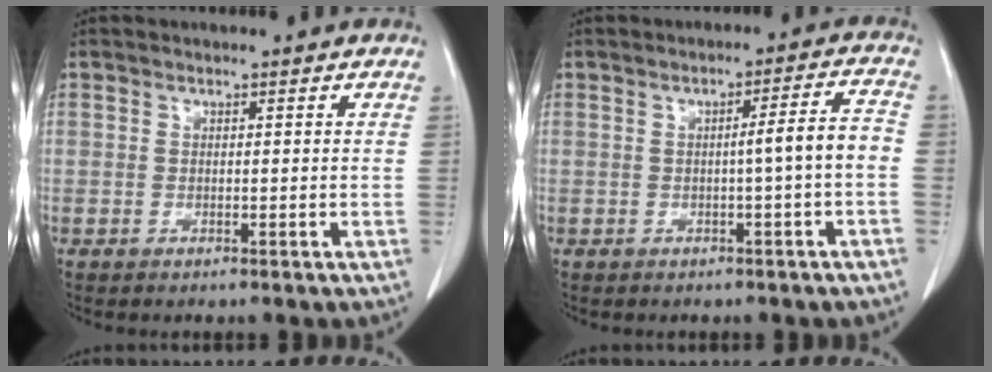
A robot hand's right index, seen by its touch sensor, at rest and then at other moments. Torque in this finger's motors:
{"motor_torque": [0.71, -0.30, 0.35, 0.06]}